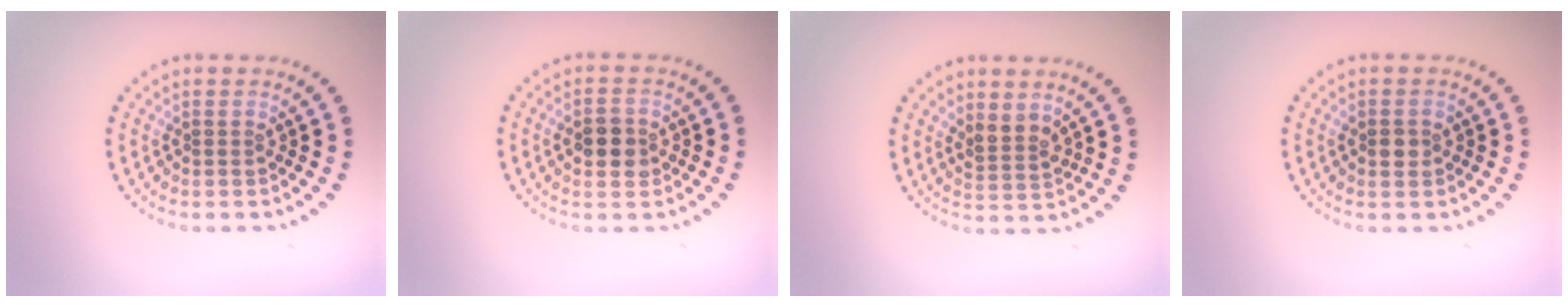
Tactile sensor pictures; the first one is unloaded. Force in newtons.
{"total": 2.5, "press": 2.5, "slide": 0.2}
{"total": 2.0, "press": 1.6, "slide": 1.2}
{"total": 1.2, "press": 1.2, "slide": 0.1}